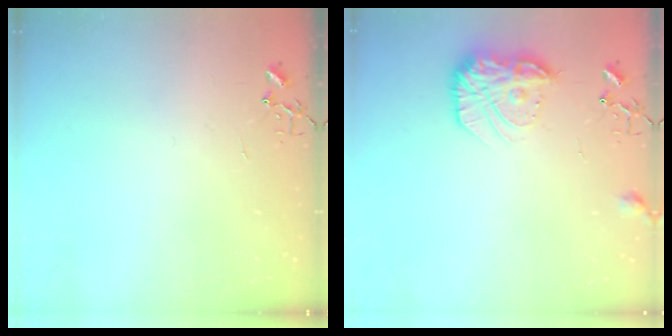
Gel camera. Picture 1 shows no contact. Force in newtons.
{"total": 14.6, "press": 14.6, "slide": 0.8}